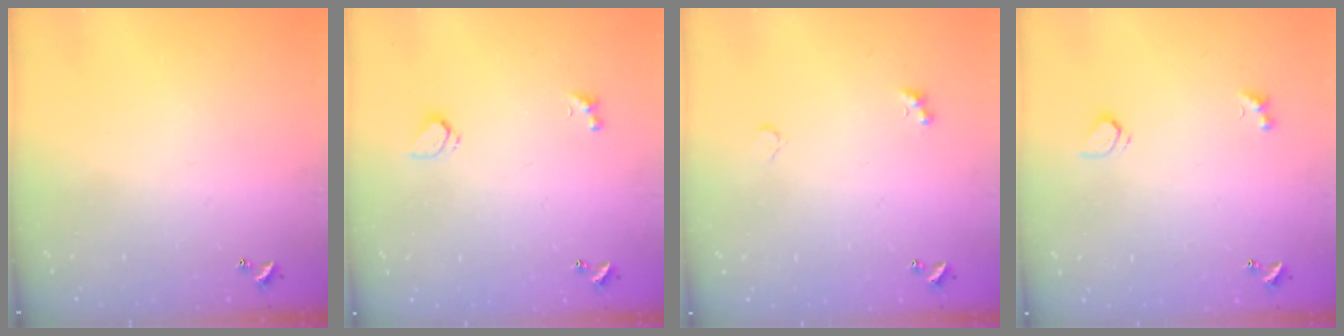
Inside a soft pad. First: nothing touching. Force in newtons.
{"total": 1.9, "press": 1.8, "slide": 0.5}
{"total": 2.8, "press": 2.7, "slide": 0.6}
{"total": 2.7, "press": 2.5, "slide": 1.1}